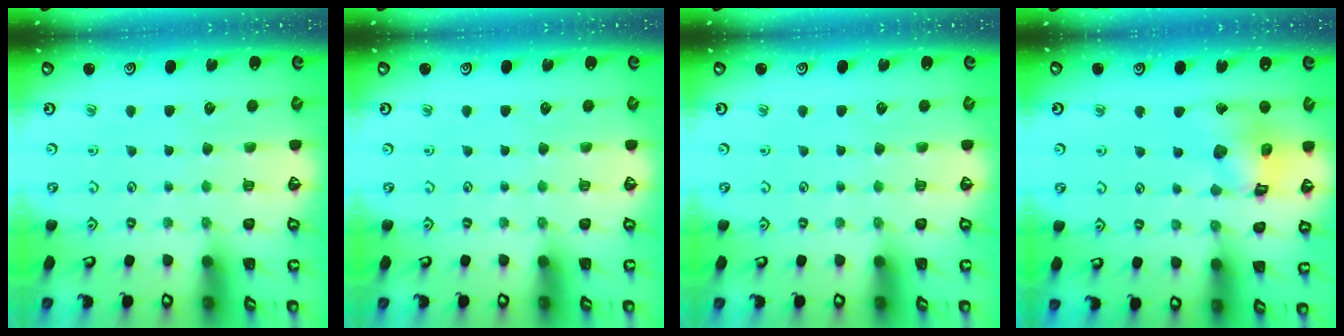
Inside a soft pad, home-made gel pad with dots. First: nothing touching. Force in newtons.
{"total": 0.0}
{"total": 0.0}
{"total": 14.6, "press": 14.5, "slide": 1.8}